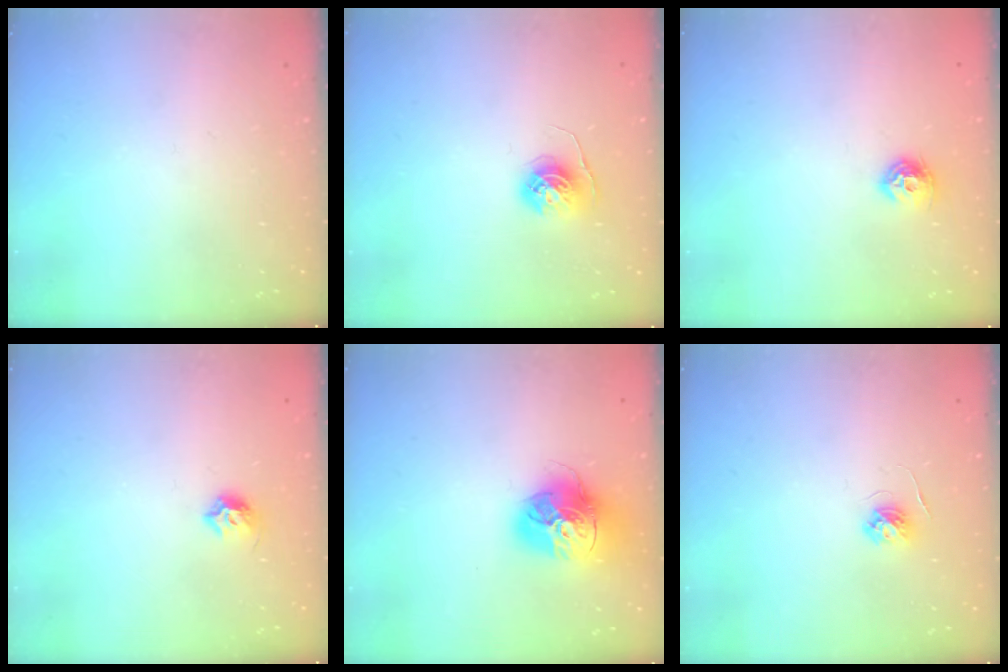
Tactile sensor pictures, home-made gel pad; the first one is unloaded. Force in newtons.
{"total": 6.1, "press": 6.0, "slide": 0.6}
{"total": 7.2, "press": 7.1, "slide": 0.4}
{"total": 6.2, "press": 6.1, "slide": 0.9}
{"total": 16.9, "press": 16.9, "slide": 1.7}
{"total": 4.4, "press": 4.4, "slide": 0.5}